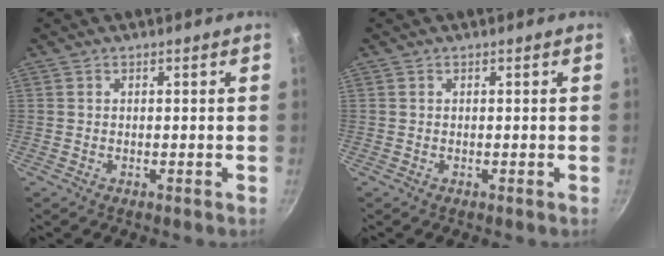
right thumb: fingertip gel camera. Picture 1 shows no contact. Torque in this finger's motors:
{"motor_torque": [-0.12, 0.12, 0.00, 0.00, 0.00]}